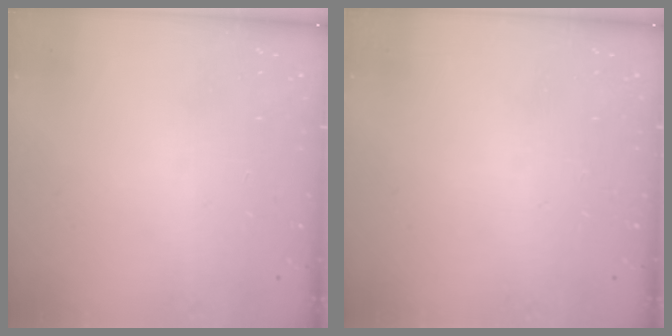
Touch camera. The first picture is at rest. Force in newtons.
{"total": 0.0}